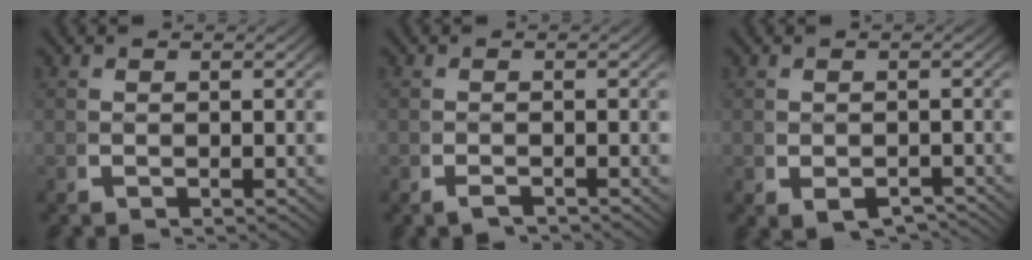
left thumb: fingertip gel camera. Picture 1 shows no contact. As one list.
[{"total": 1.3, "force": [-1.3, 0.2, 0.3], "torque": [-0.006, -0.007, -0.021]}, {"total": 3.3, "force": [-2.3, 1.7, 1.6], "torque": [-0.033, -0.022, -0.022]}]